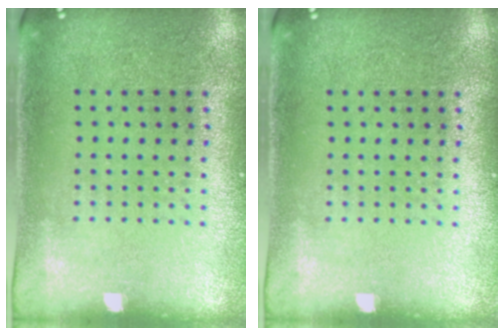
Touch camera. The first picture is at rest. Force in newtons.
{"total": 0.0}